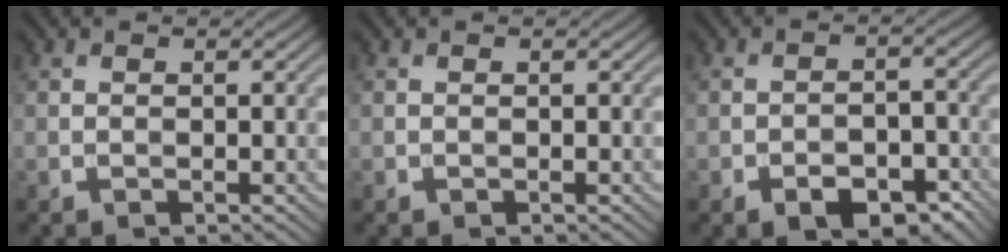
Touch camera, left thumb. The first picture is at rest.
{"total": 0.0}
{"total": 6.3, "force": [-3.6, 3.3, 3.9], "torque": [-0.054, 0.002, -0.052]}